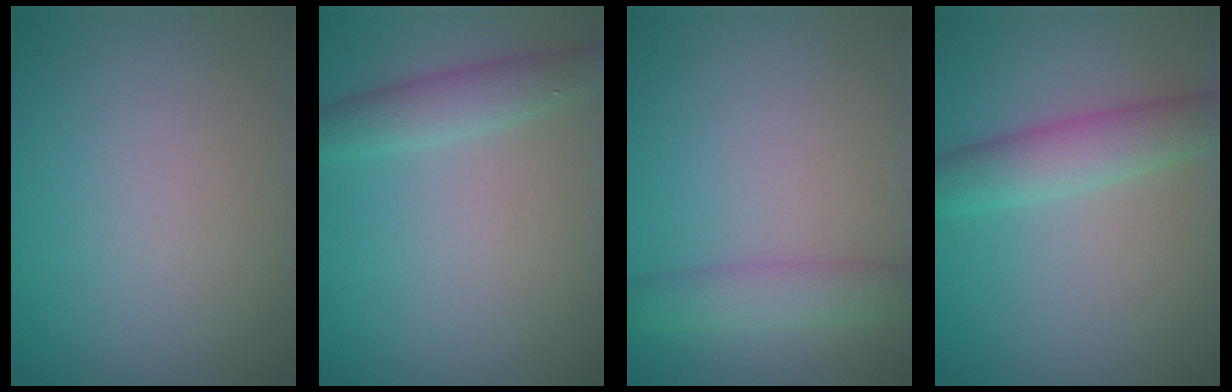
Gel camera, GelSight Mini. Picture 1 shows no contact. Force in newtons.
{"total": 2.8, "press": 2.8, "slide": 0.1}
{"total": 3.0, "press": 3.0, "slide": 0.2}
{"total": 3.9, "press": 3.9, "slide": 0.1}